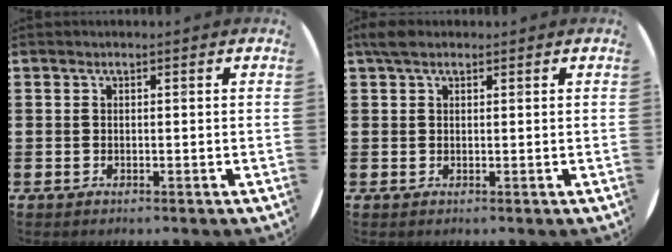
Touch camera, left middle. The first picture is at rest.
{"total": 2.0, "force": [1.4, 0.9, 1.1], "torque": [-0.025, 0.007, 0.024]}